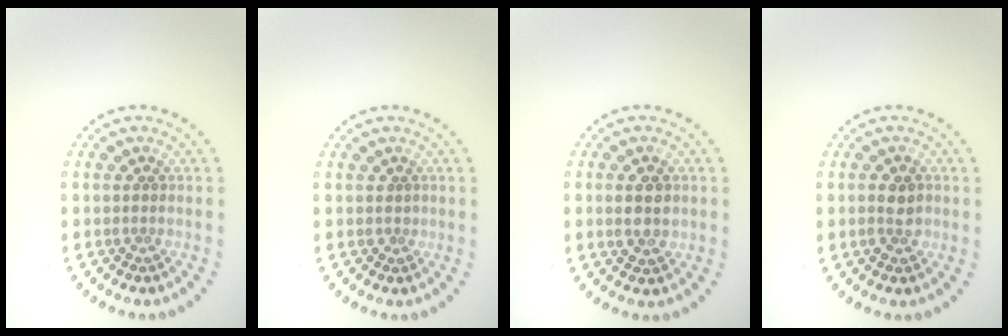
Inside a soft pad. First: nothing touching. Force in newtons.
{"total": 0.5, "press": 0.3, "slide": 0.5}
{"total": 2.4, "press": 2.4, "slide": 0.2}
{"total": 1.9, "press": 1.8, "slide": 0.5}